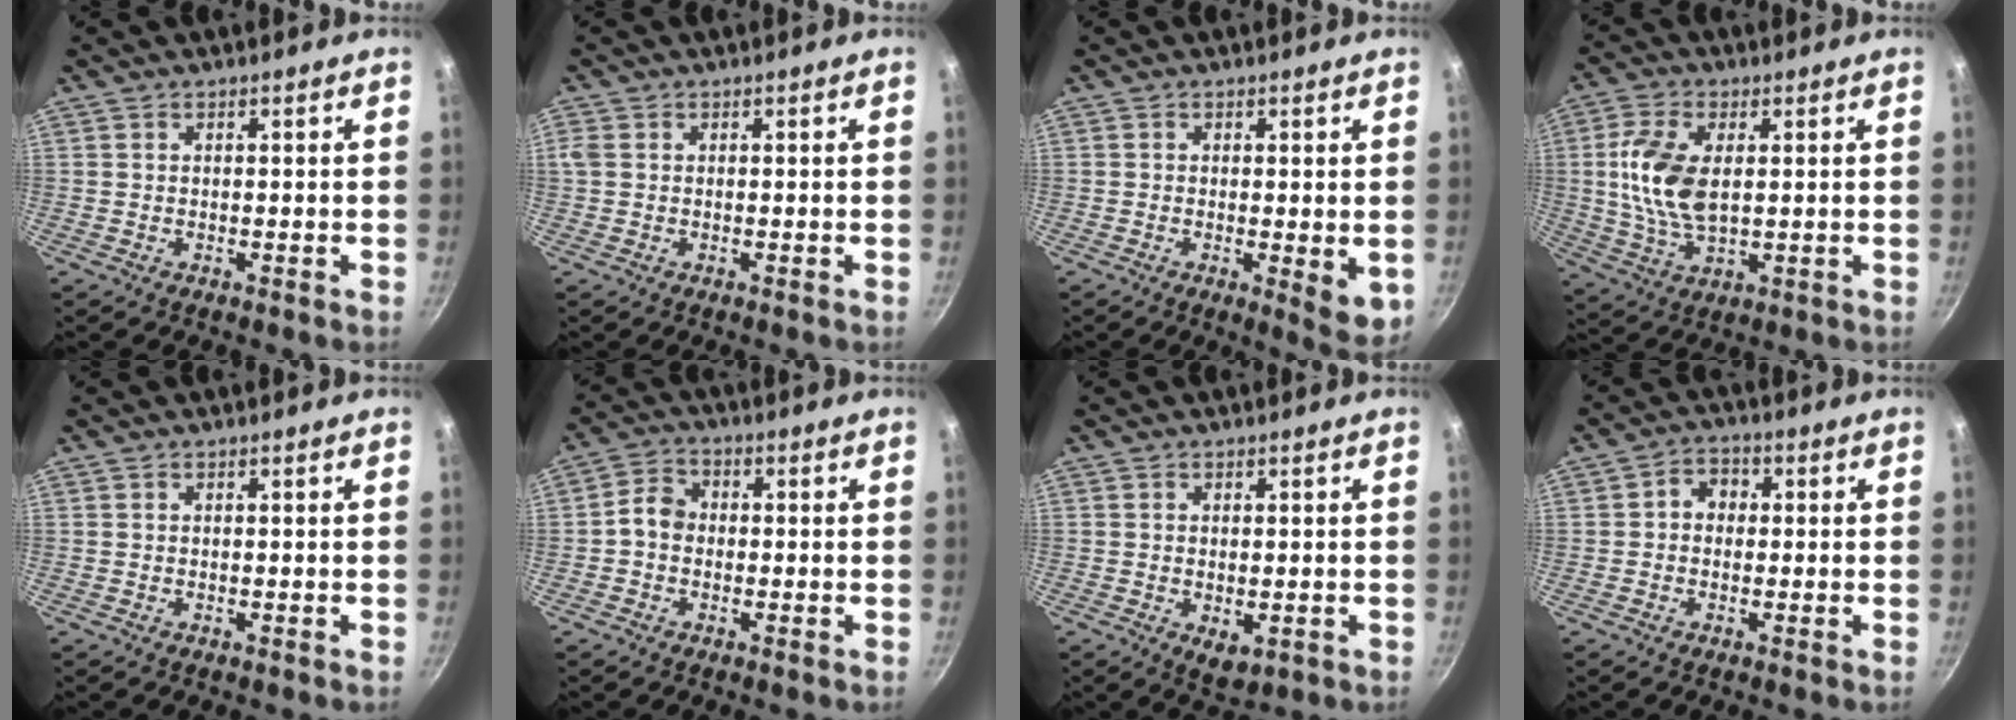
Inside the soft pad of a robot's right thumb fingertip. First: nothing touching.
{"total": 1.6, "force": [-0.1, 1.1, 1.1], "torque": [-0.030, 0.000, -0.002]}
{"total": 5.8, "force": [-0.6, 2.1, 5.4], "torque": [-0.067, -0.013, -0.005]}
{"total": 11.7, "force": [1.3, 6.2, 9.8], "torque": [-0.195, -0.002, 0.026]}
{"total": 0.0}
{"total": 4.5, "force": [-0.7, 3.7, 2.5], "torque": [-0.032, 0.020, -0.026]}
{"total": 4.1, "force": [-0.7, 2.5, 3.1], "torque": [-0.043, -0.011, -0.005]}
{"total": 3.9, "force": [0.1, 3.2, 2.1], "torque": [-0.018, 0.011, -0.009]}